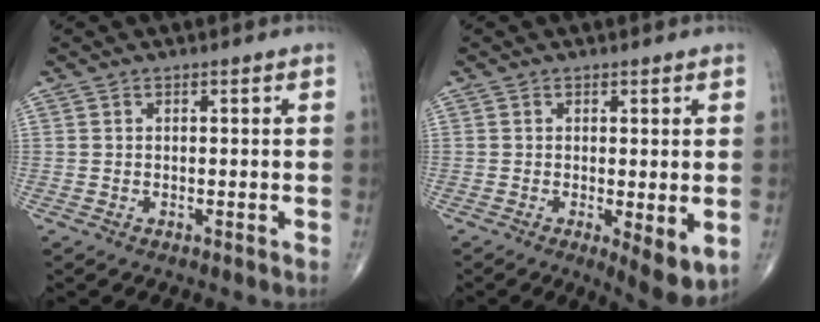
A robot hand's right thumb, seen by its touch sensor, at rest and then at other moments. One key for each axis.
{"total": 6.1, "fx": -1.1, "fy": 1.9, "fz": 5.7, "tx": -0.083, "ty": -0.021, "tz": -0.014}